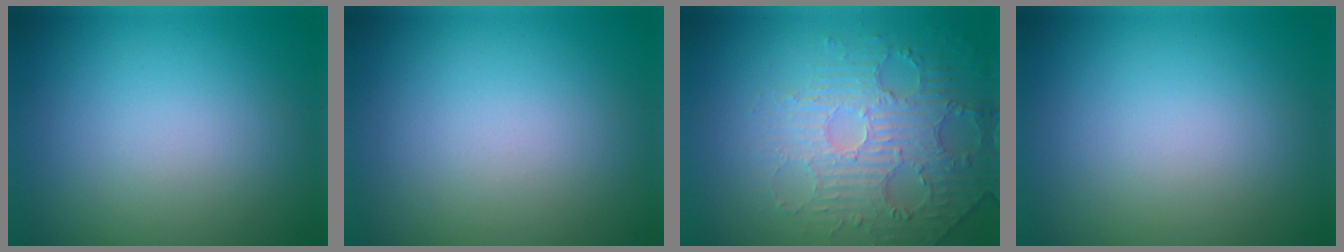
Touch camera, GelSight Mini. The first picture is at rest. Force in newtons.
{"total": 0.0}
{"total": 4.9, "press": 3.7, "slide": 3.2}
{"total": 0.0}